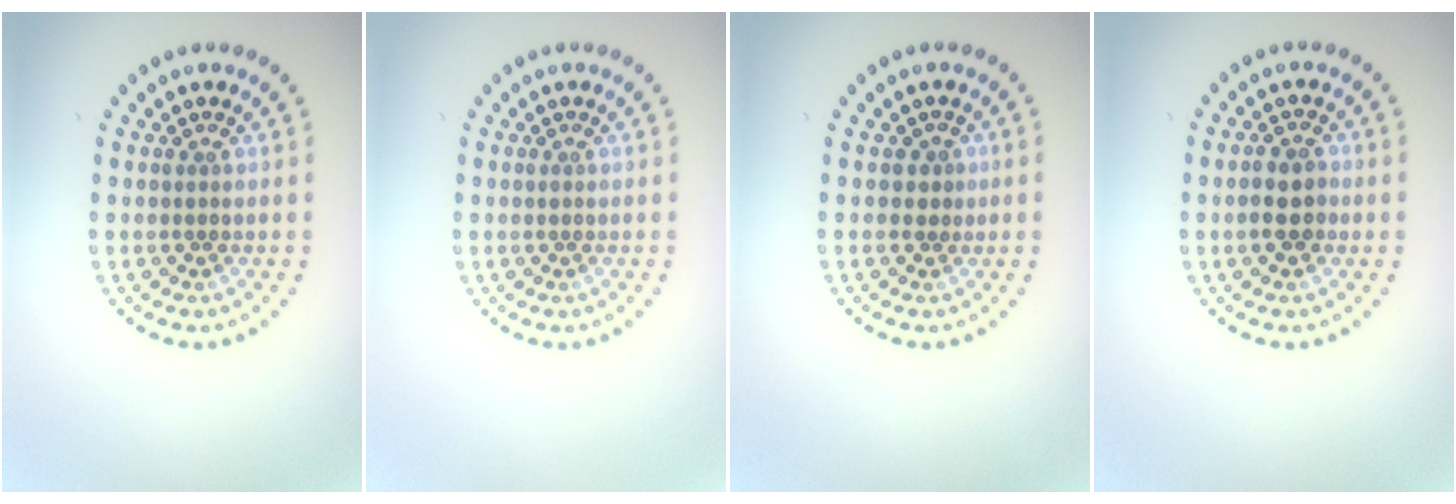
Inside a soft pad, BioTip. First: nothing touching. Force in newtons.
{"total": 0.0}
{"total": 0.6, "press": 0.4, "slide": 0.5}
{"total": 2.6, "press": 2.5, "slide": 0.6}